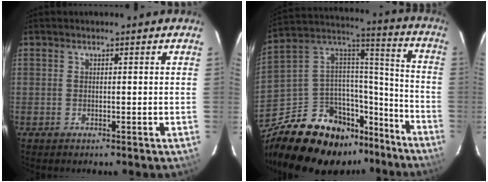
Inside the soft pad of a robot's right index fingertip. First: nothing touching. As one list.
[{"total": 26.2, "force": [-18.9, 13.6, 12.1], "torque": [-0.242, 0.067, -0.274]}]